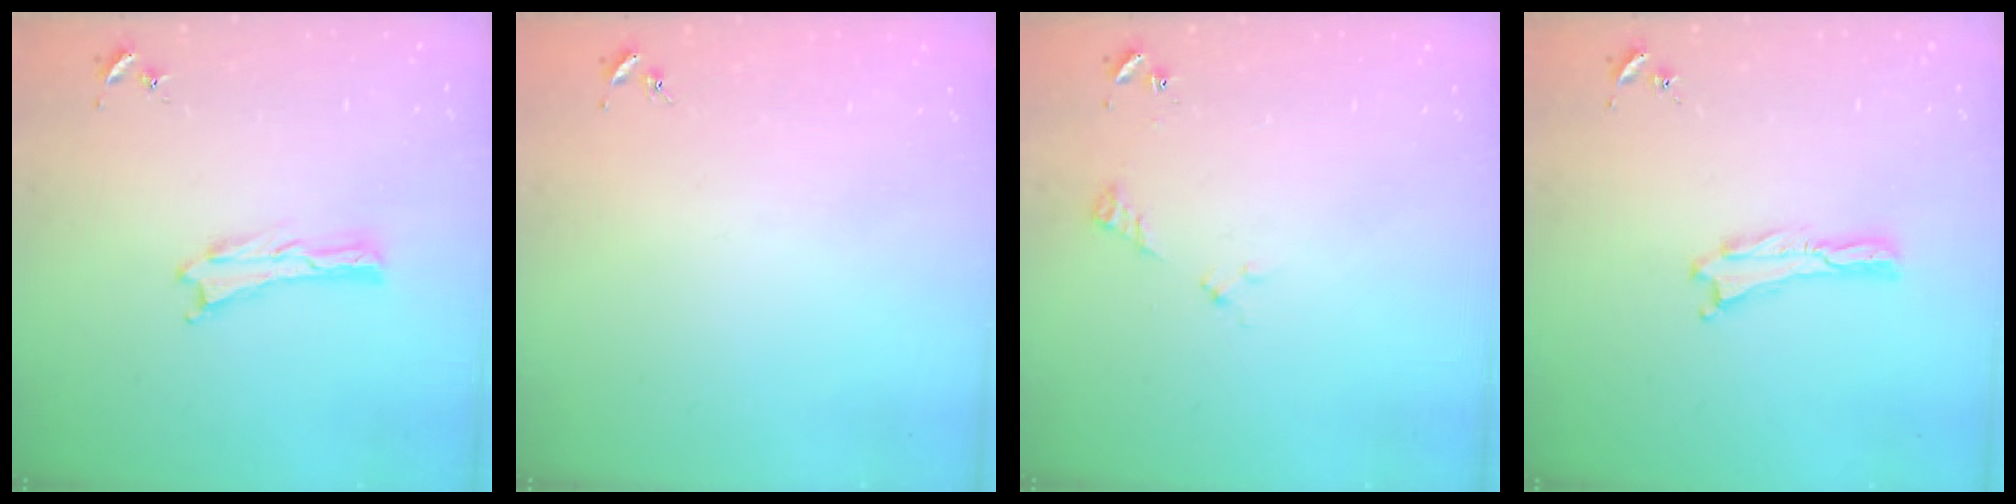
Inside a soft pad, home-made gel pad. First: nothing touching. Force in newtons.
{"total": 0.0}
{"total": 2.5, "press": 2.5, "slide": 0.3}
{"total": 0.0}